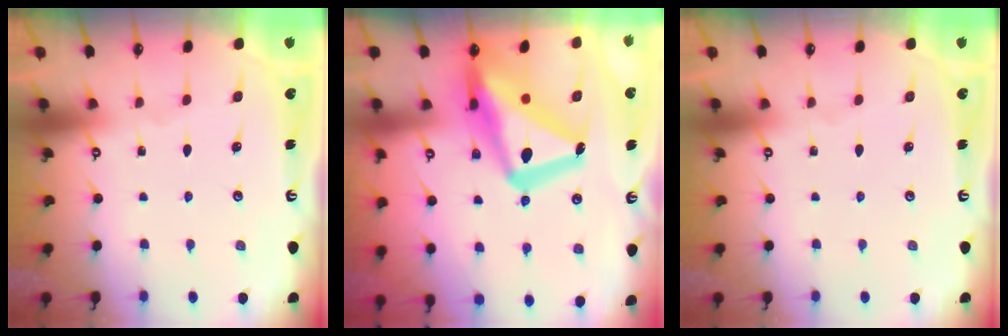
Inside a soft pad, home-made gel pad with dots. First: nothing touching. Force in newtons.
{"total": 22.5, "press": 22.4, "slide": 2.0}
{"total": 0.0}